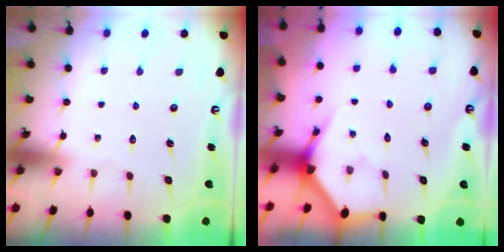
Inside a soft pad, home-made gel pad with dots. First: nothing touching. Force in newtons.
{"total": 3.6, "press": 3.6, "slide": 0.2}